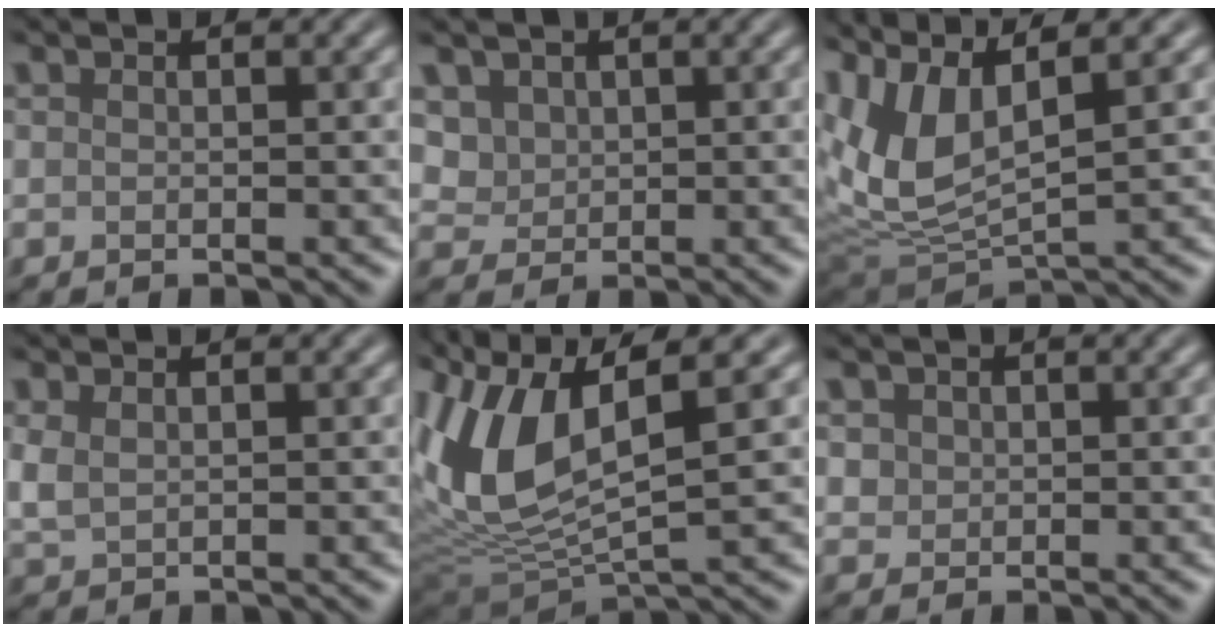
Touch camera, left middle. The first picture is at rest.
{"total": 2.3, "force": [1.0, 1.9, 0.9], "torque": [-0.027, -0.011, 0.037]}
{"total": 9.0, "force": [2.8, 4.0, 7.6], "torque": [-0.198, 0.002, 0.059]}
{"total": 1.8, "force": [0.5, 1.2, 1.3], "torque": [-0.039, 0.000, 0.015]}
{"total": 11.6, "force": [2.0, 5.1, 10.2], "torque": [-0.232, -0.005, 0.042]}
{"total": 1.2, "force": [0.3, 1.1, 0.3], "torque": [-0.006, -0.006, 0.013]}